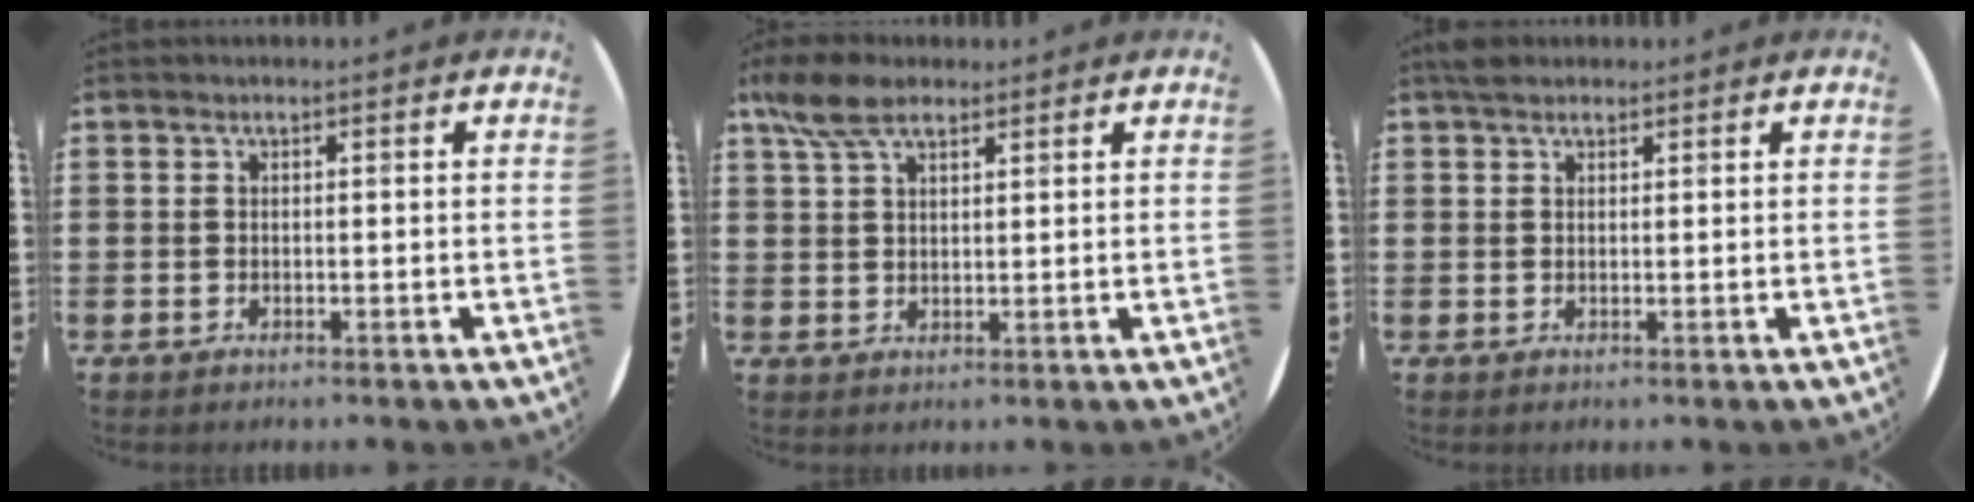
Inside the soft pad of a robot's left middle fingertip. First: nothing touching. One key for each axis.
{"total": 5.9, "fx": 4.2, "fy": 2.5, "fz": 3.2, "tx": -0.074, "ty": 0.001, "tz": 0.079}
{"total": 1.6, "fx": 1.4, "fy": 0.7, "fz": 0.5, "tx": -0.004, "ty": 0.002, "tz": 0.025}